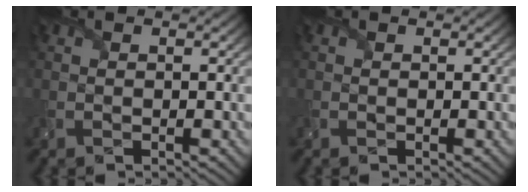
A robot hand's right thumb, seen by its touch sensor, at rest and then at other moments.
{"total": 0.0}